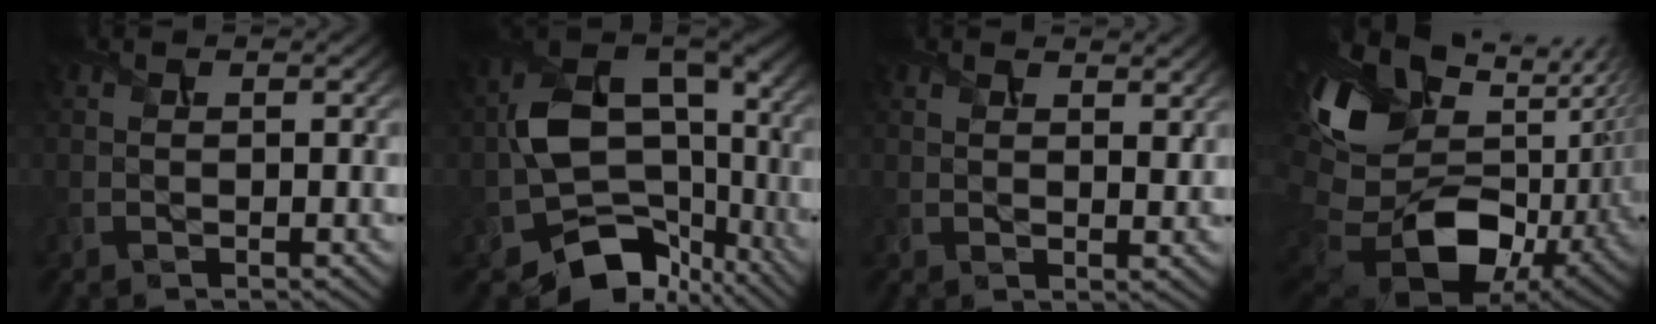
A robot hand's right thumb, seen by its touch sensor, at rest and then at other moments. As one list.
[{"total": 14.8, "force": [-5.5, 10.5, 9.0], "torque": [-0.142, -0.039, -0.089]}, {"total": 2.5, "force": [1.8, 1.1, 1.3], "torque": [-0.026, -0.001, 0.041]}, {"total": 18.2, "force": [0.9, 11.6, 13.9], "torque": [-0.313, -0.031, 0.037]}]